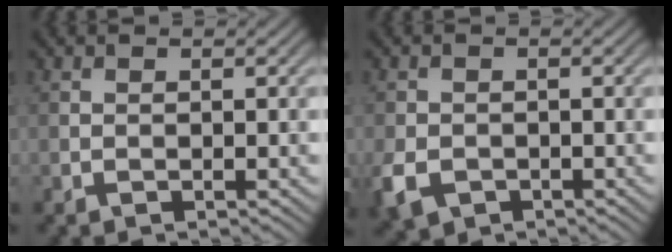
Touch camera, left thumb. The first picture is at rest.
{"total": 4.6, "force": [-1.9, 3.5, 2.4], "torque": [-0.064, -0.015, -0.041]}